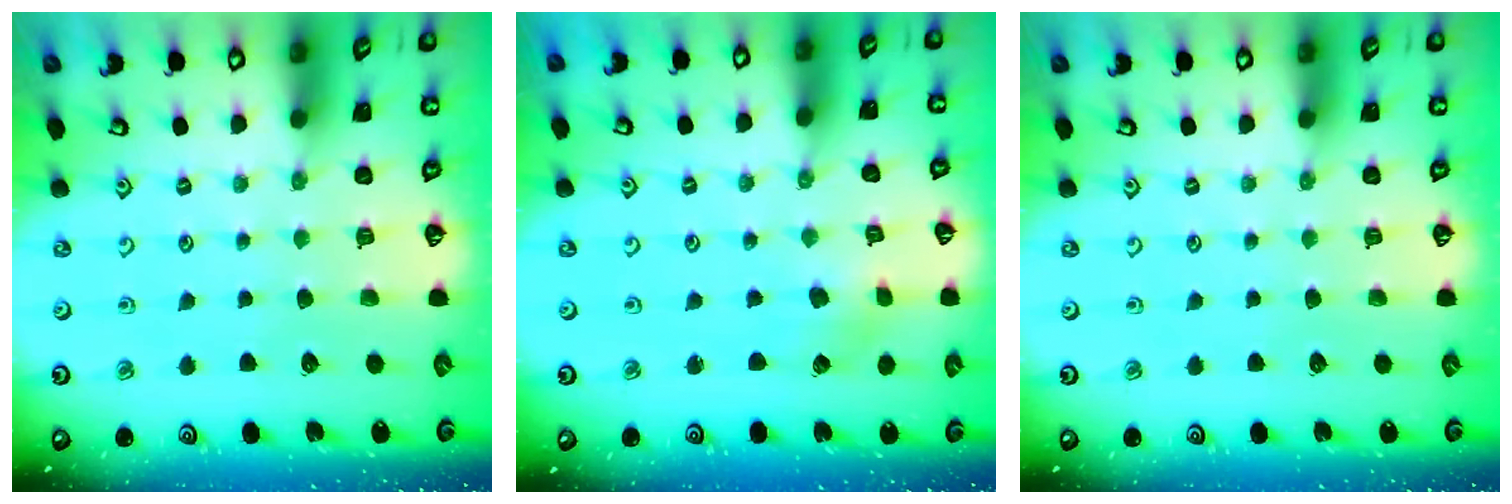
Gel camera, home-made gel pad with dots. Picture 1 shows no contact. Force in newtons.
{"total": 2.3, "press": 2.3, "slide": 0.6}
{"total": 0.0}